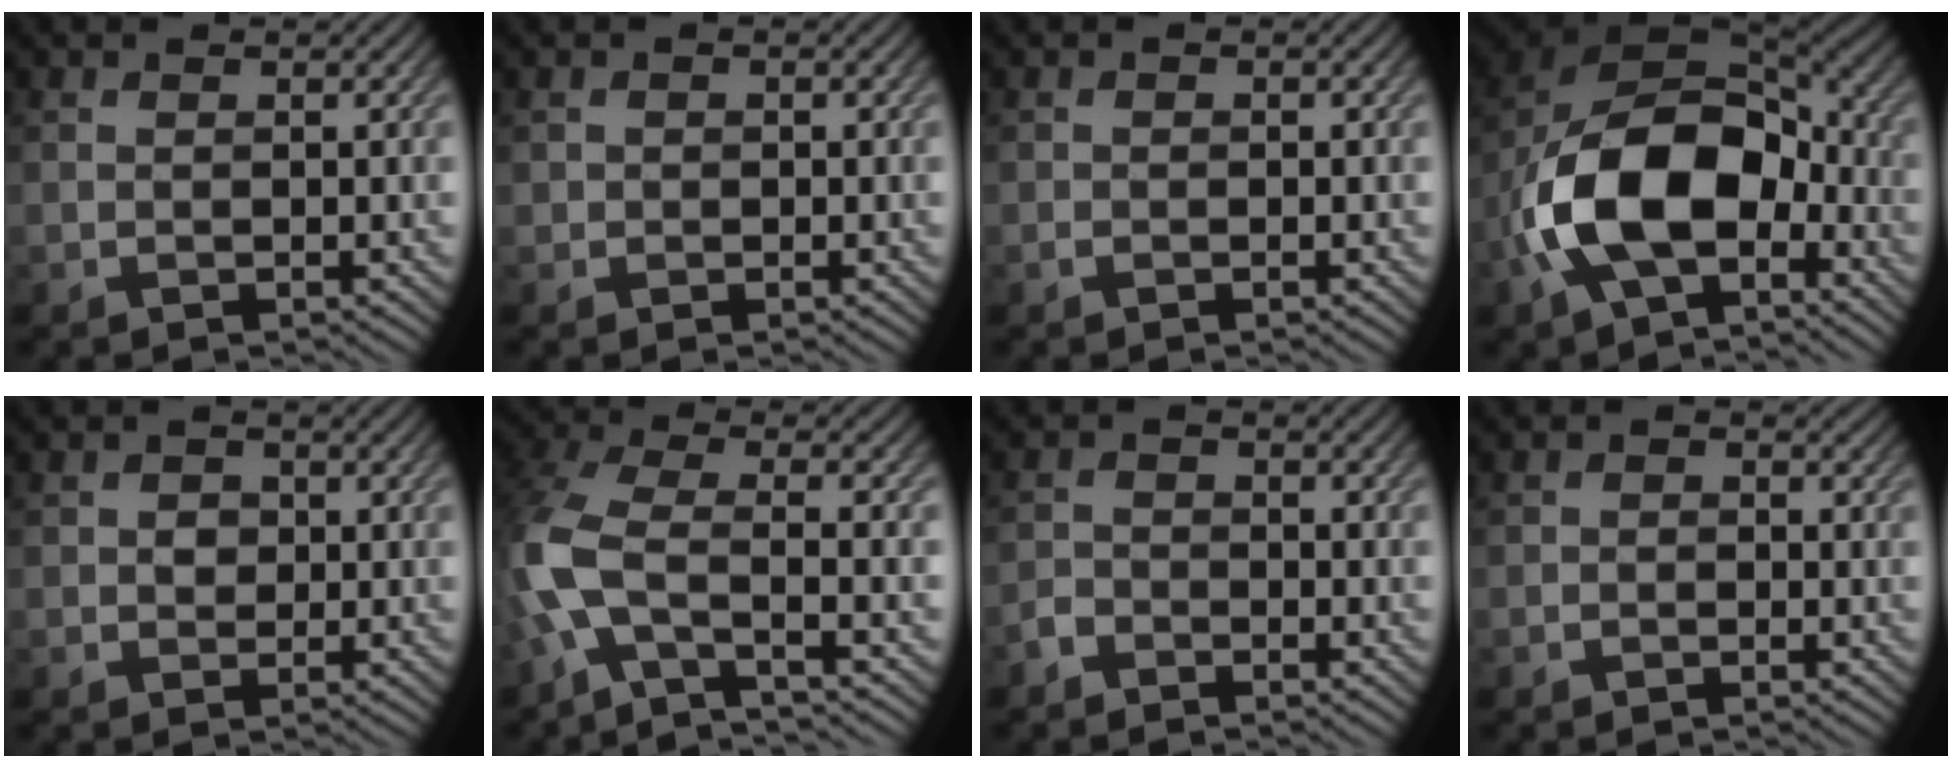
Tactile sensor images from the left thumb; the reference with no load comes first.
{"total": 1.0, "force": [-0.1, 0.9, 0.2], "torque": [-0.003, -0.005, -0.002]}
{"total": 0.7, "force": [-0.4, 0.5, 0.3], "torque": [-0.007, -0.001, -0.008]}
{"total": 16.3, "force": [-4.3, 9.5, 12.5], "torque": [-0.259, -0.014, -0.086]}
{"total": 1.8, "force": [0.0, 1.7, 0.7], "torque": [-0.009, -0.002, -0.004]}
{"total": 9.6, "force": [-3.3, 3.3, 8.3], "torque": [-0.198, -0.002, -0.085]}
{"total": 2.0, "force": [-1.7, 0.9, 0.5], "torque": [-0.009, 0.002, -0.040]}
{"total": 0.9, "force": [-0.4, 0.7, 0.4], "torque": [-0.005, -0.001, -0.010]}